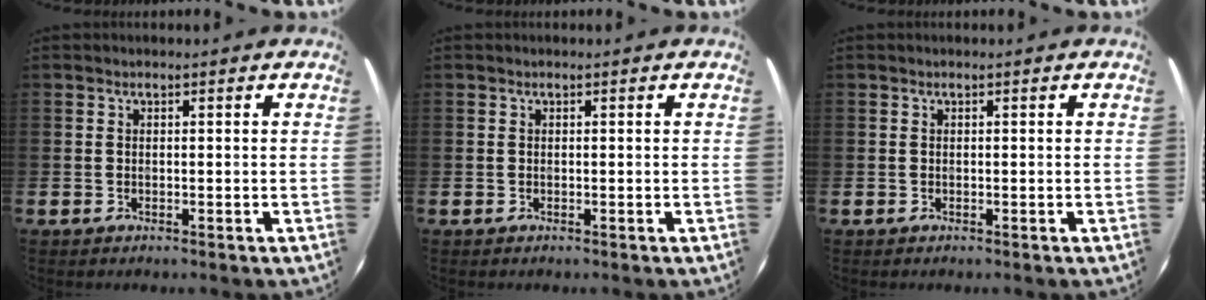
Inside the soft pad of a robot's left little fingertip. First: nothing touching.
{"total": 0.0}
{"total": 0.0}